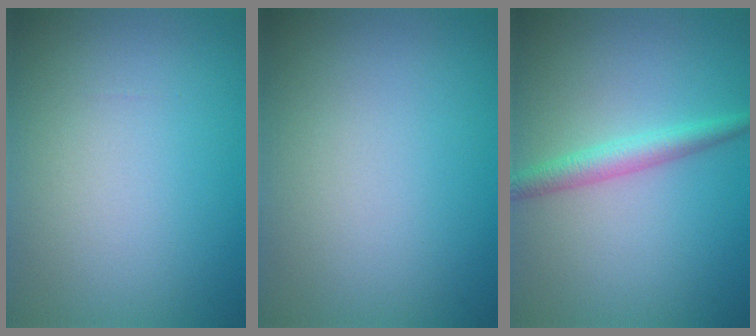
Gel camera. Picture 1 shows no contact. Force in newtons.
{"total": 0.0}
{"total": 2.4, "press": 2.4, "slide": 0.0}